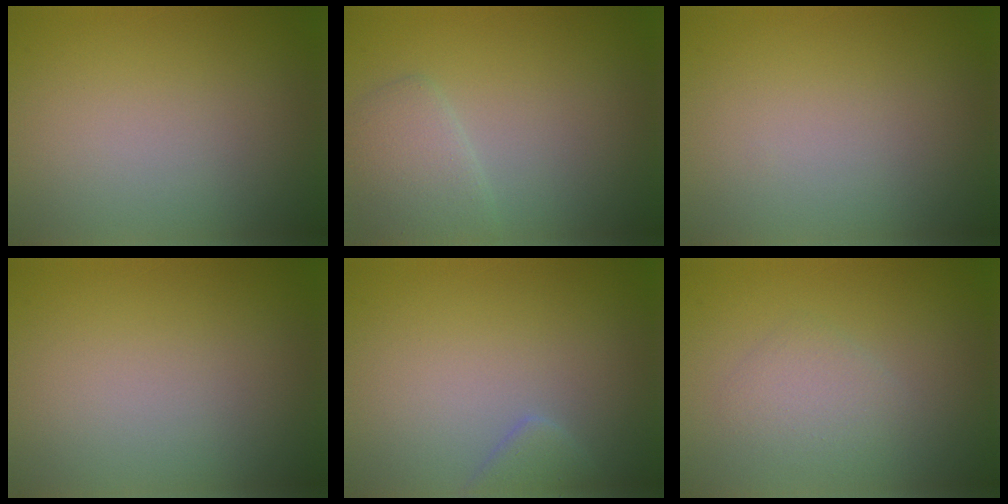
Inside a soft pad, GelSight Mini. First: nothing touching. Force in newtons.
{"total": 2.7, "press": 2.7, "slide": 0.1}
{"total": 0.0}
{"total": 0.0}
{"total": 1.6, "press": 1.6, "slide": 0.1}
{"total": 2.1, "press": 2.1, "slide": 0.0}